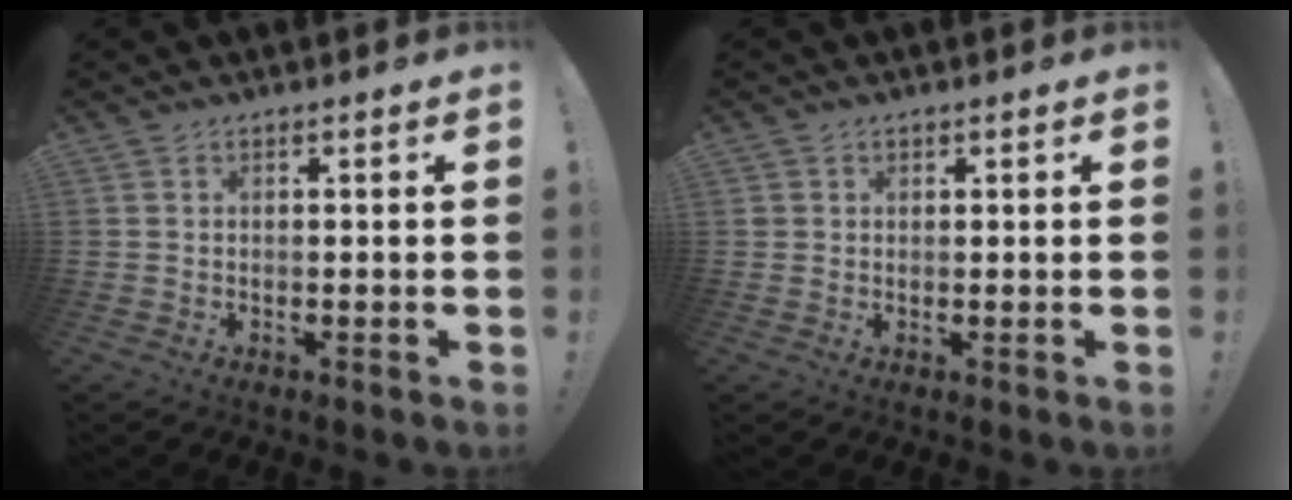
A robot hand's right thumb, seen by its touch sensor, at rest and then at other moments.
{"total": 1.4, "force": [0.7, 1.2, 0.2], "torque": [-0.004, 0.001, 0.014]}